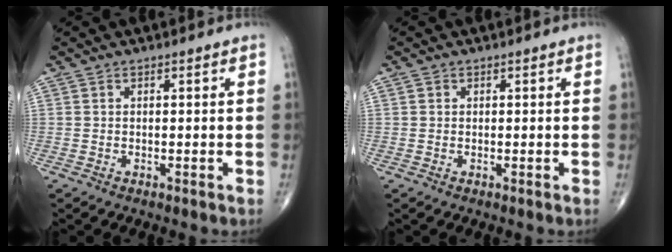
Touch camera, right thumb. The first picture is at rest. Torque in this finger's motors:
{"motor_torque": [-0.19, 0.18, -0.34, -0.12, 0.02]}